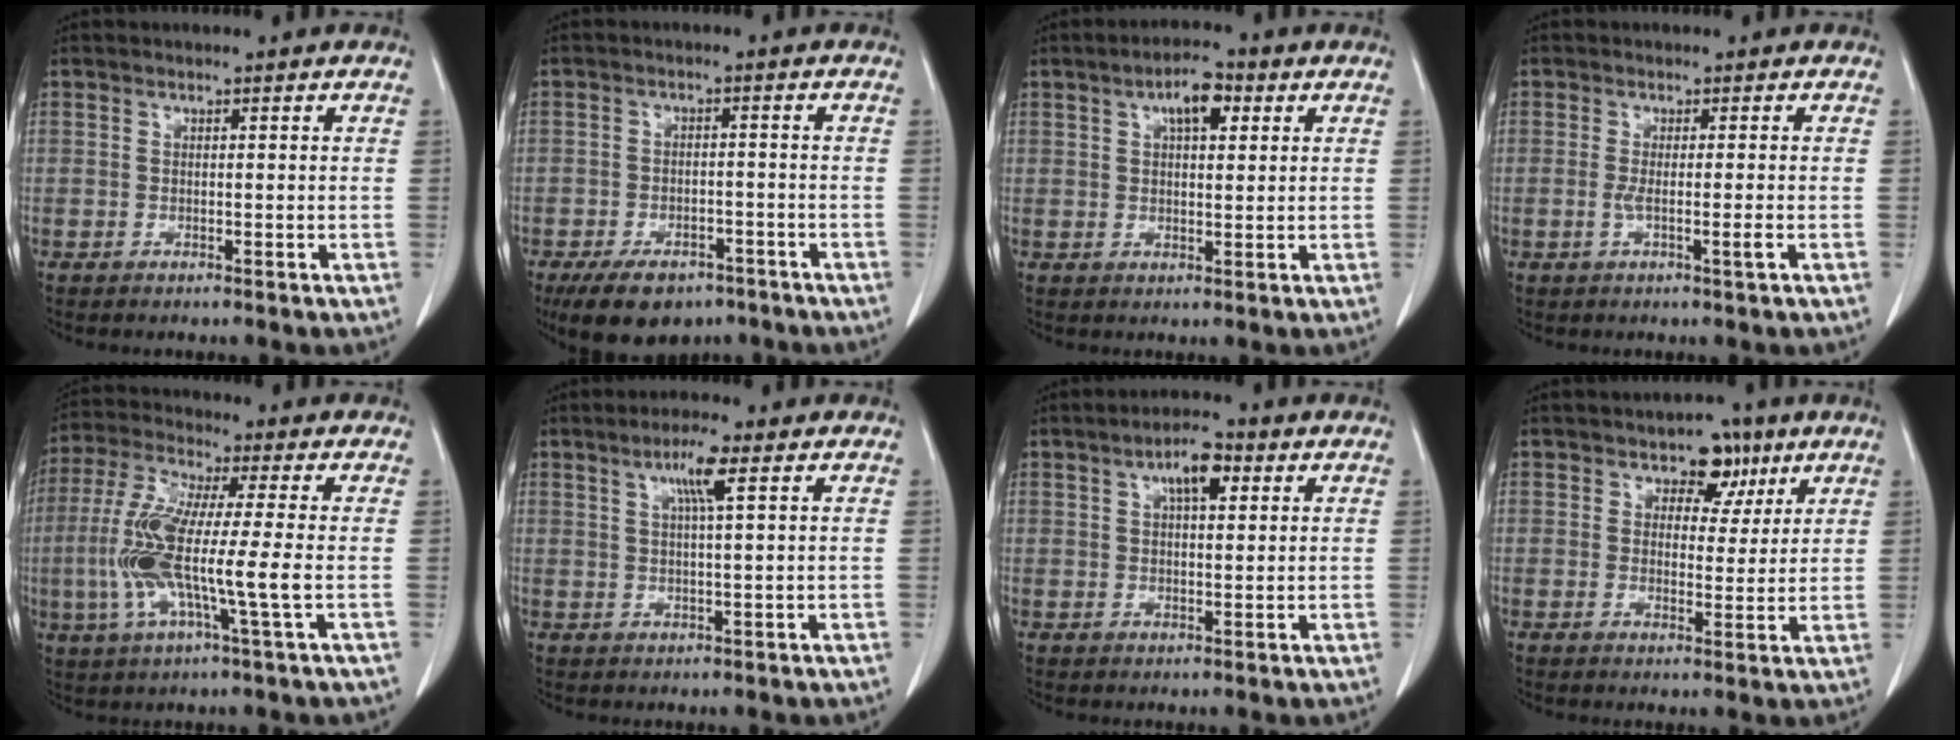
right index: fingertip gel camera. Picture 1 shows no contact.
{"total": 10.7, "force": [-7.6, 5.6, 5.2], "torque": [-0.086, 0.001, -0.116]}
{"total": 5.7, "force": [2.3, 2.3, 4.6], "torque": [-0.080, 0.010, 0.039]}
{"total": 2.9, "force": [-0.8, 0.0, 2.7], "torque": [-0.053, -0.001, -0.013]}
{"total": 13.2, "force": [-2.1, 0.9, 13.0], "torque": [-0.273, -0.007, -0.045]}
{"total": 4.8, "force": [2.0, 0.2, 4.4], "torque": [-0.081, 0.003, 0.037]}
{"total": 5.5, "force": [2.3, 2.0, 4.6], "torque": [-0.082, 0.009, 0.038]}
{"total": 6.4, "force": [3.4, 4.3, 3.3], "torque": [-0.040, 0.015, 0.050]}